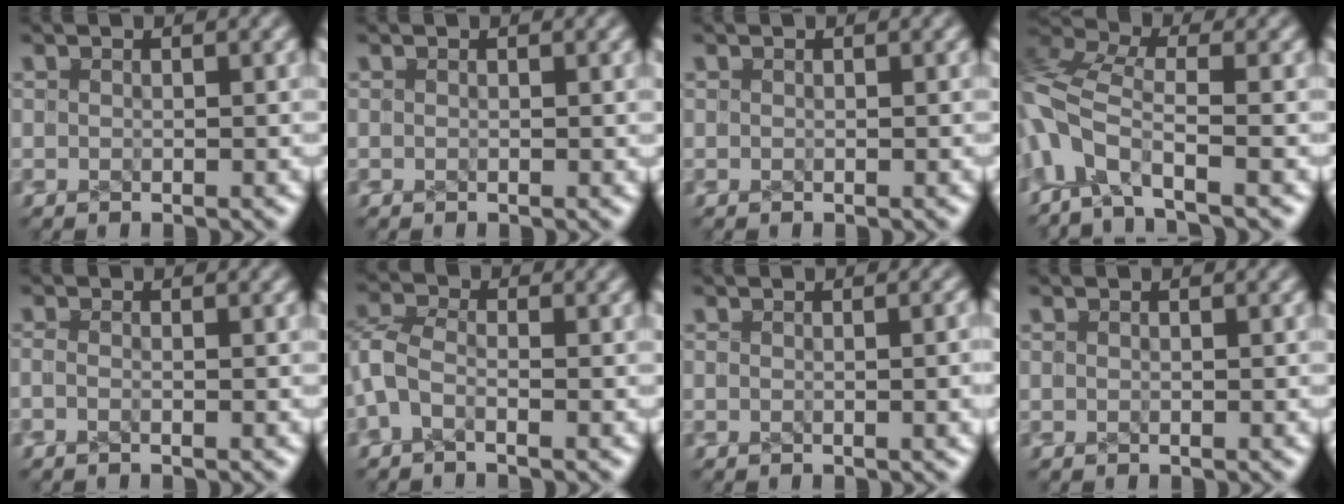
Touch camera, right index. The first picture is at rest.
{"total": 0.0}
{"total": 0.0}
{"total": 5.9, "force": [-1.3, 3.5, 4.5], "torque": [-0.132, -0.028, -0.009]}
{"total": 1.0, "force": [-0.2, 0.5, 0.9], "torque": [-0.013, -0.001, -0.003]}
{"total": 4.2, "force": [-0.9, 3.6, 2.1], "torque": [-0.057, -0.010, -0.024]}
{"total": 0.7, "force": [0.0, -0.1, 0.7], "torque": [-0.012, -0.001, 0.004]}
{"total": 0.0}